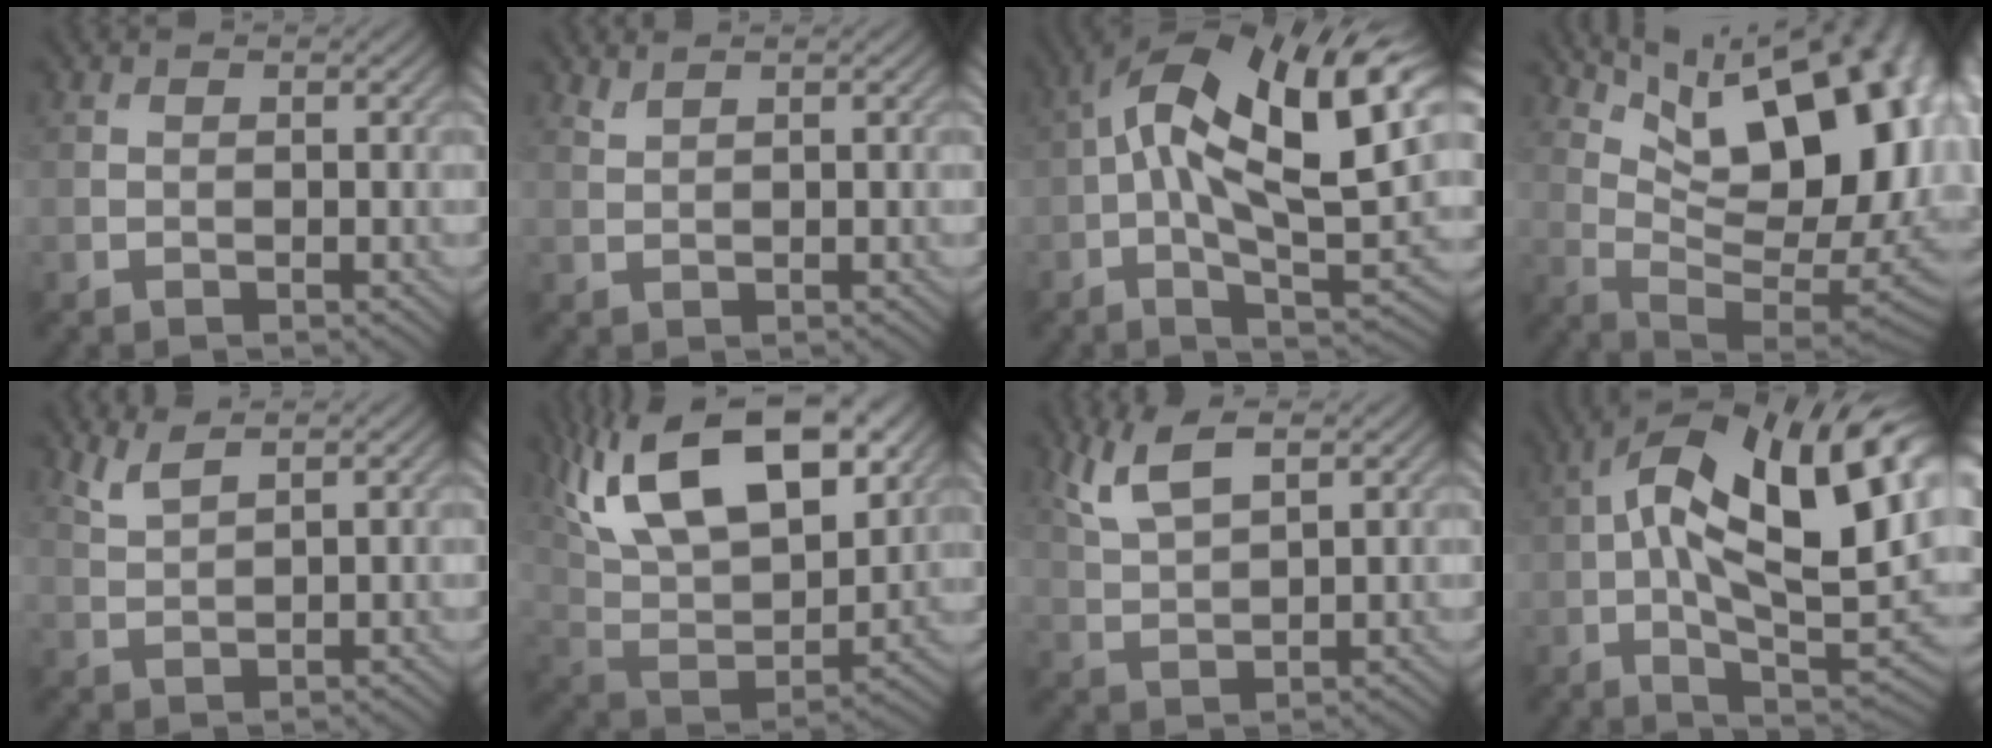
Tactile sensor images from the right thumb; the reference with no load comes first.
{"total": 1.0, "force": [1.0, 0.0, 0.3], "torque": [-0.009, 0.003, 0.023]}
{"total": 17.4, "force": [3.1, 7.0, 15.6], "torque": [-0.277, 0.017, 0.050]}
{"total": 21.5, "force": [7.7, 10.1, 17.4], "torque": [-0.226, 0.045, 0.150]}
{"total": 2.5, "force": [2.0, 0.4, 1.4], "torque": [-0.036, 0.004, 0.052]}
{"total": 19.5, "force": [10.2, 9.5, 13.7], "torque": [-0.278, 0.045, 0.163]}
{"total": 6.0, "force": [3.6, 2.1, 4.4], "torque": [-0.109, 0.005, 0.079]}
{"total": 19.2, "force": [3.2, 8.5, 17.0], "torque": [-0.283, 0.020, 0.048]}